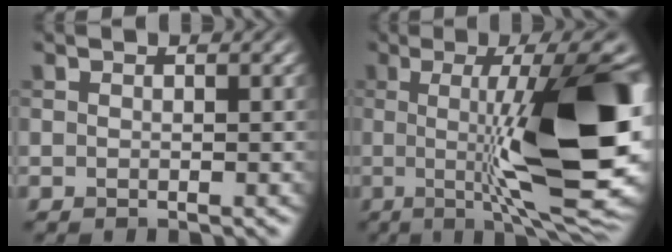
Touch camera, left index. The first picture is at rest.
{"total": 14.5, "force": [-0.3, 3.1, 14.1], "torque": [-0.186, -0.005, -0.005]}